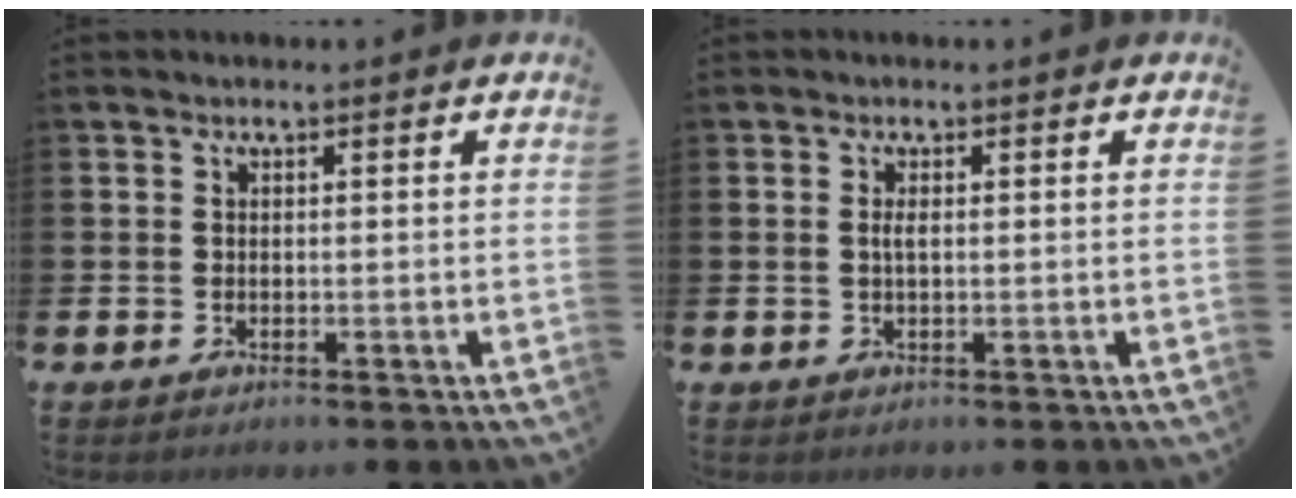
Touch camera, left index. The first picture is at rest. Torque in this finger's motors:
{"motor_torque": [0.54, 0.03, 0.00, 0.09]}